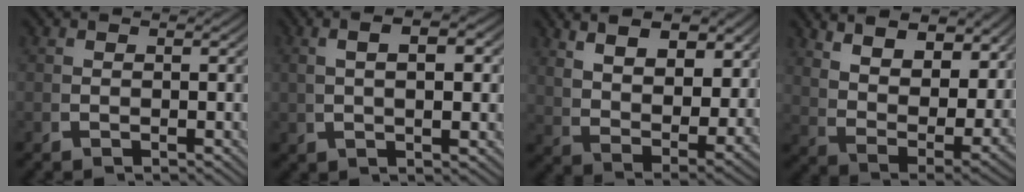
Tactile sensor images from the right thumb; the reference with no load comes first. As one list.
[{"total": 4.5, "force": [1.3, 1.2, 4.2], "torque": [-0.062, 0.015, 0.023]}, {"total": 10.3, "force": [3.0, 6.0, 7.8], "torque": [-0.145, -0.033, 0.071]}, {"total": 11.6, "force": [3.9, 6.8, 8.4], "torque": [-0.161, -0.030, 0.081]}]